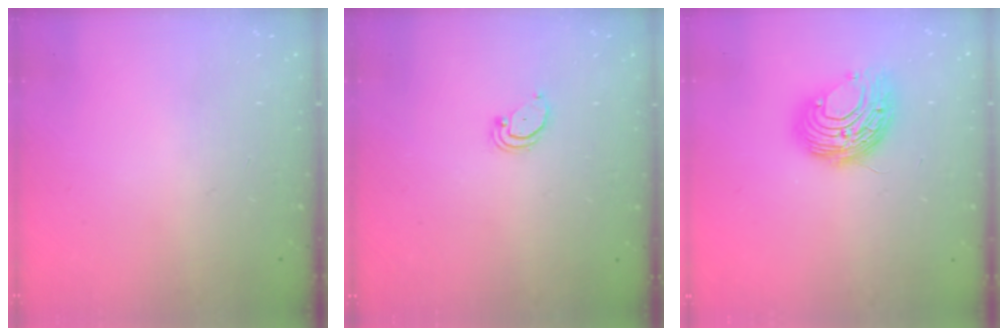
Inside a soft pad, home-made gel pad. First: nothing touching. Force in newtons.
{"total": 2.1, "press": 2.1, "slide": 0.2}
{"total": 9.9, "press": 9.9, "slide": 0.4}